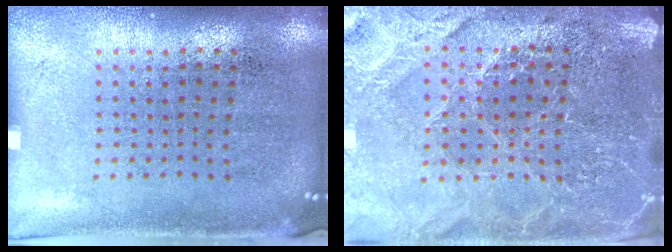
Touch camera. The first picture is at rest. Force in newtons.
{"total": 4.0, "press": 3.8, "slide": 1.3}